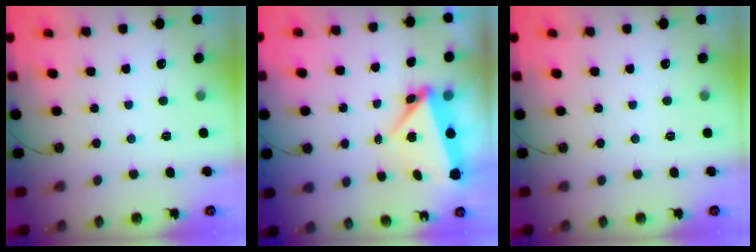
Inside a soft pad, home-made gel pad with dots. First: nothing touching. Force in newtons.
{"total": 5.7, "press": 5.7, "slide": 0.1}
{"total": 0.0}